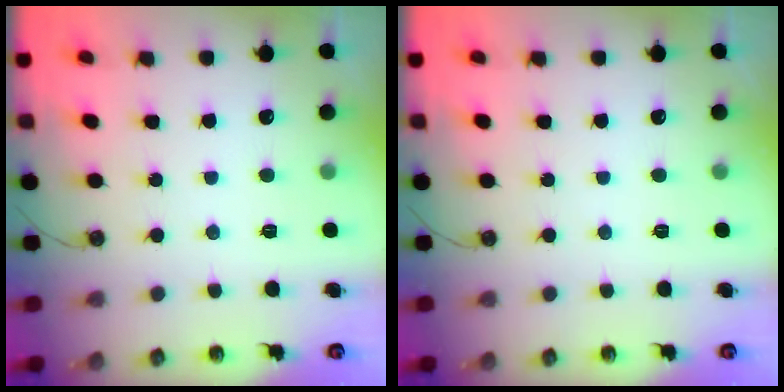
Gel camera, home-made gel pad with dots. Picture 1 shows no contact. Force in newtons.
{"total": 0.0}